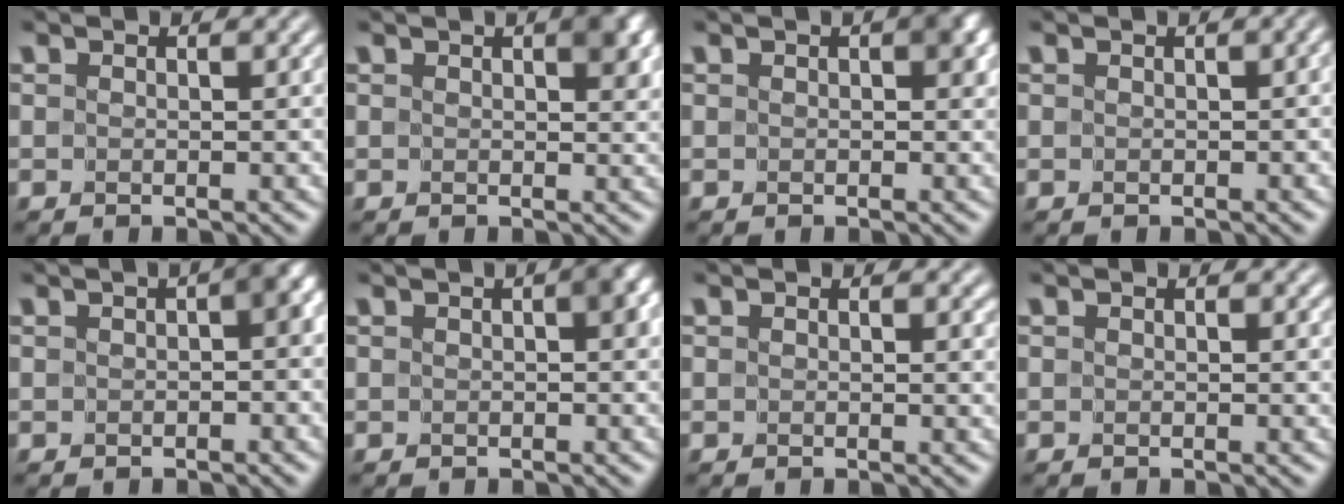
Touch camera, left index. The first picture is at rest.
{"total": 2.8, "force": [1.0, 1.3, 2.2], "torque": [-0.022, 0.001, 0.015]}
{"total": 2.1, "force": [0.4, 1.1, 1.7], "torque": [-0.012, 0.002, 0.004]}
{"total": 0.8, "force": [-0.1, 0.3, 0.8], "torque": [-0.008, 0.001, 0.003]}
{"total": 2.3, "force": [0.0, 1.0, 2.1], "torque": [-0.021, 0.008, -0.005]}
{"total": 1.6, "force": [0.1, 0.6, 1.5], "torque": [-0.015, 0.005, 0.002]}
{"total": 0.7, "force": [0.3, 0.4, 0.4], "torque": [-0.001, -0.002, 0.005]}
{"total": 0.0}